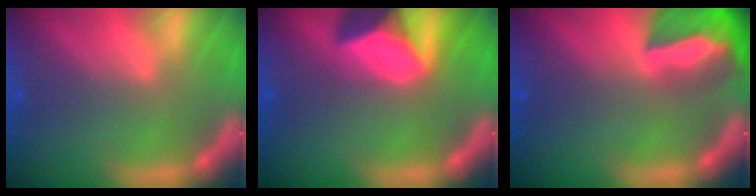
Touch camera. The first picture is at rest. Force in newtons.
{"total": 8.0}
{"total": 9.4}